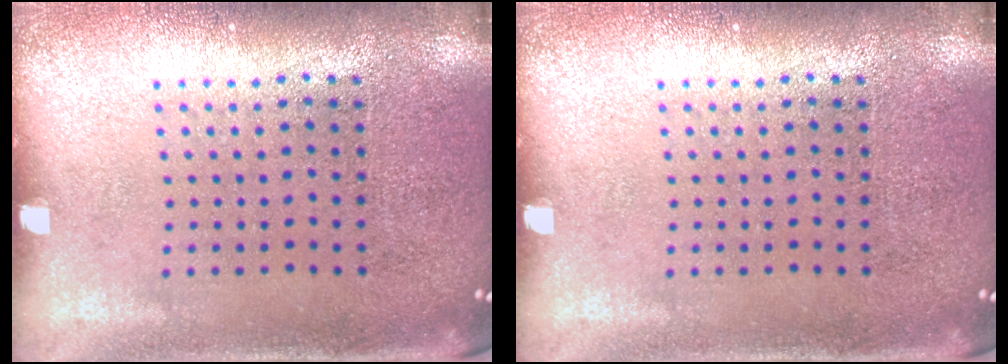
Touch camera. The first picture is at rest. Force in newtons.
{"total": 0.0}